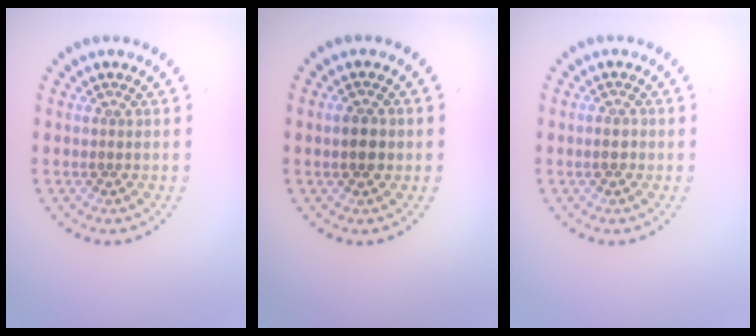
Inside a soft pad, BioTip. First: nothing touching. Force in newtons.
{"total": 2.2, "press": 2.2, "slide": 0.2}
{"total": 1.1, "press": 1.0, "slide": 0.5}